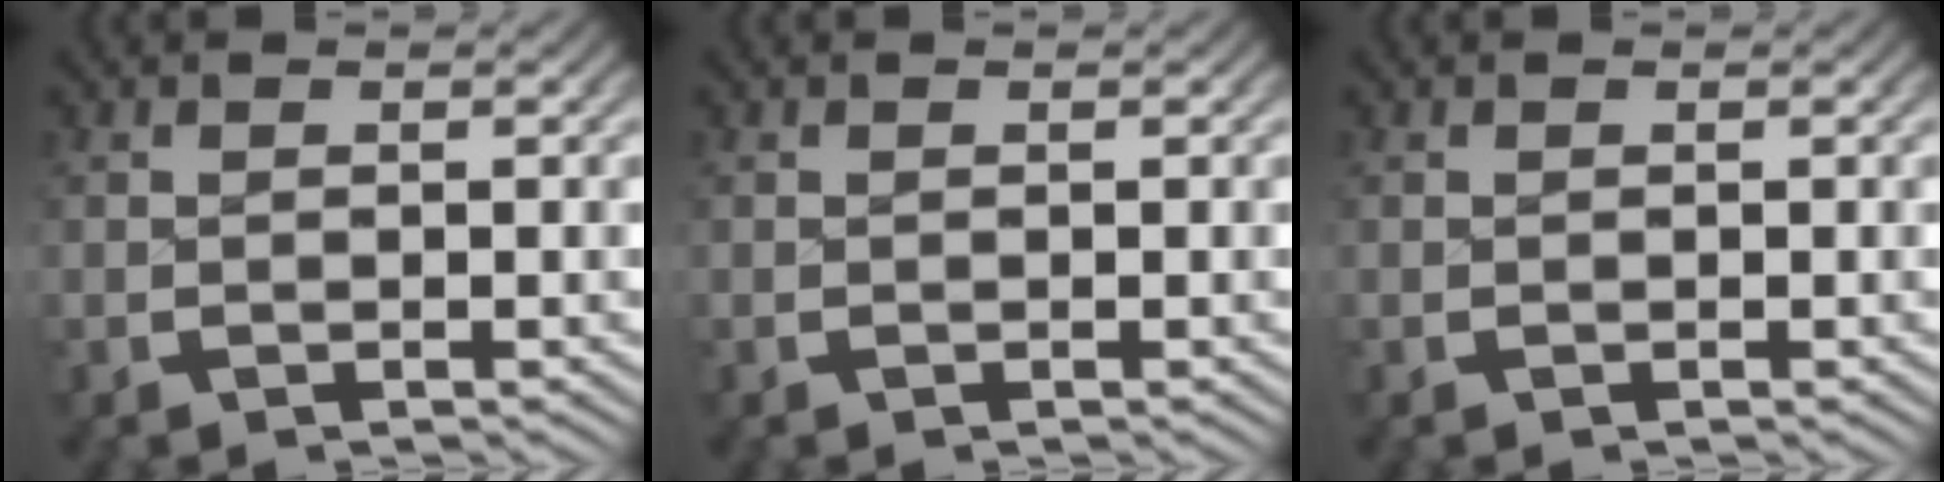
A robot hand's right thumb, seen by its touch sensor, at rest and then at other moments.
{"total": 0.0}
{"total": 0.0}